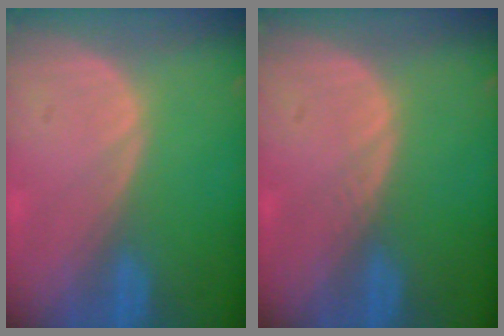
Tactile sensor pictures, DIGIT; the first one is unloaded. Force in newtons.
{"total": 0.6, "press": 0.6, "slide": 0.0}